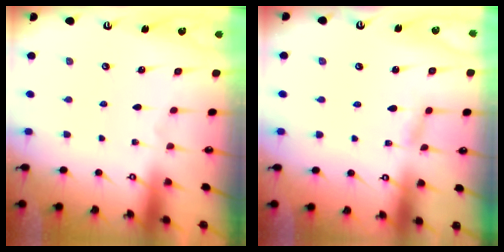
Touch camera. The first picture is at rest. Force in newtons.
{"total": 2.4, "press": 2.4, "slide": 0.1}